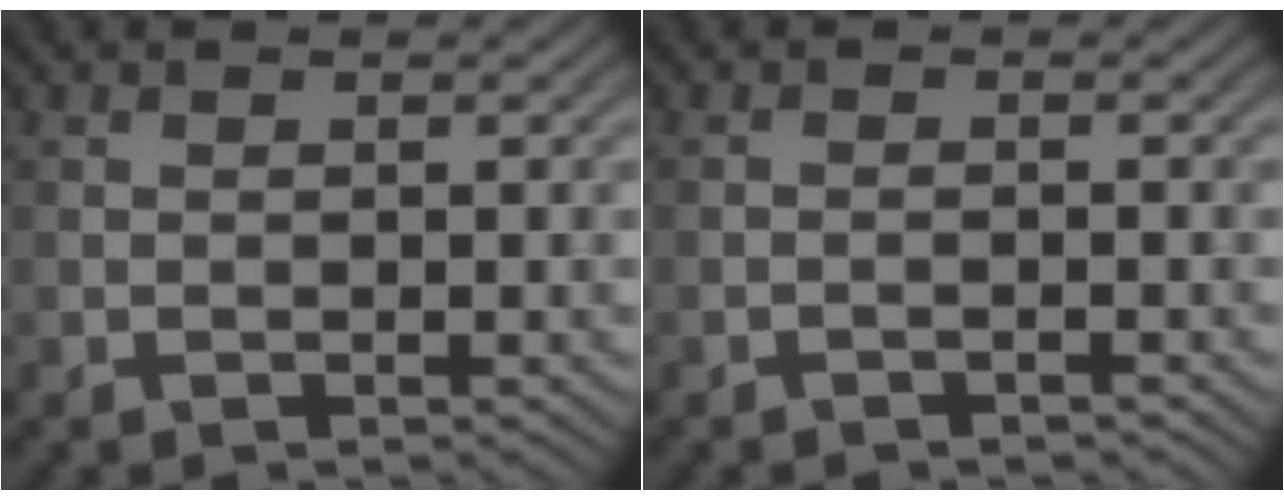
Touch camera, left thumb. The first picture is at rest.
{"total": 0.9, "force": [-0.8, 0.0, 0.4], "torque": [-0.008, -0.001, -0.018]}